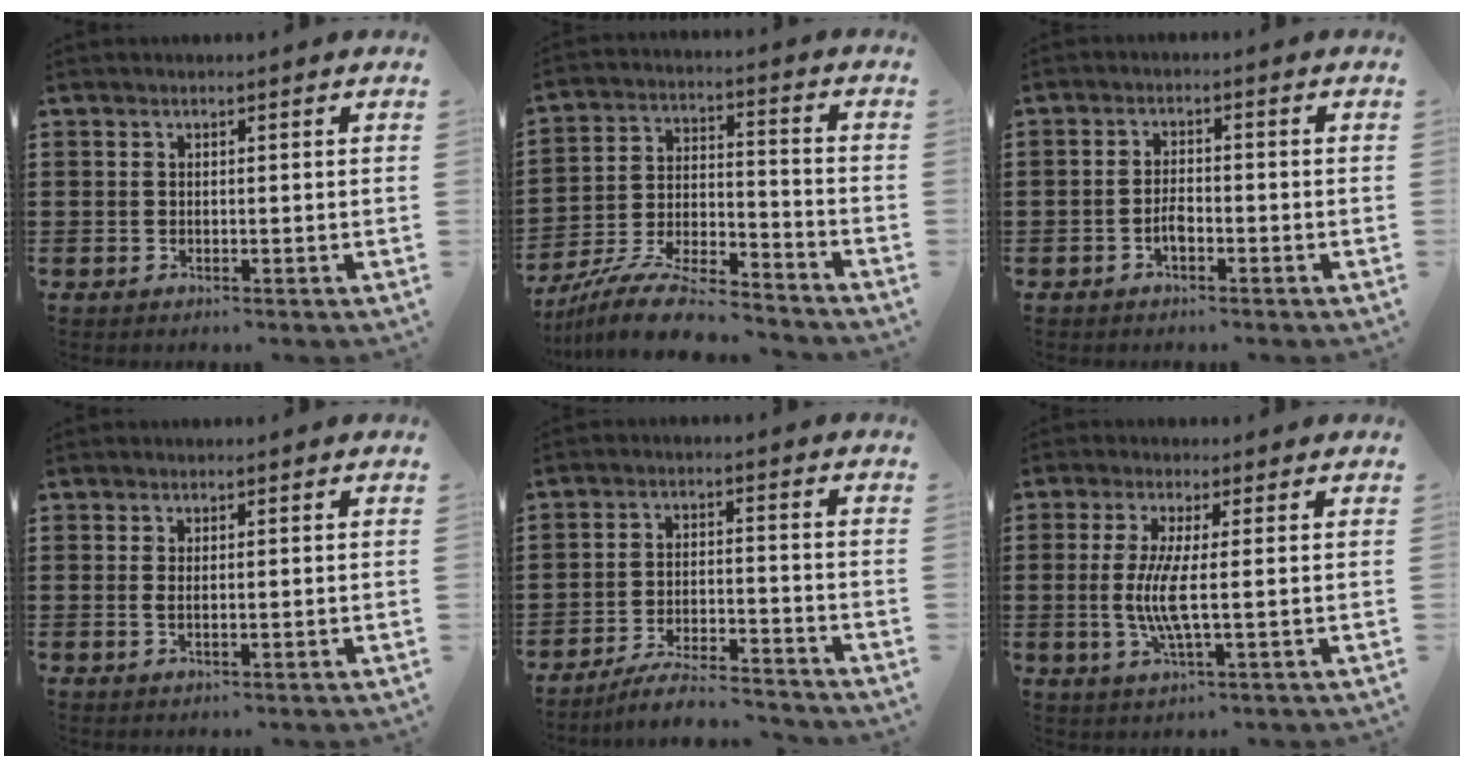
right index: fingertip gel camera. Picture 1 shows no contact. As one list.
[{"total": 11.5, "force": [-10.3, 1.6, 4.8], "torque": [-0.095, 0.021, -0.202]}, {"total": 2.3, "force": [-1.1, 1.0, 1.8], "torque": [-0.036, 0.002, -0.021]}, {"total": 1.1, "force": [0.2, 0.3, 1.0], "torque": [-0.019, 0.003, 0.003]}, {"total": 5.8, "force": [-5.5, 0.0, 1.8], "torque": [-0.044, -0.007, -0.108]}, {"total": 6.2, "force": [-0.1, 0.6, 6.2], "torque": [-0.134, -0.016, -0.010]}]